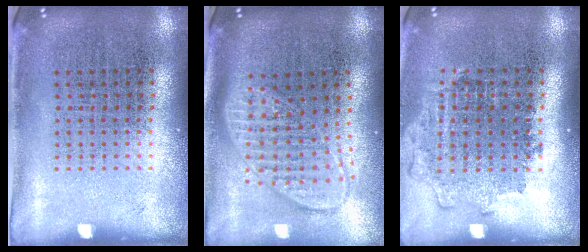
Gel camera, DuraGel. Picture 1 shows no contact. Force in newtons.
{"total": 1.8, "press": 1.5, "slide": 1.0}
{"total": 1.2, "press": 1.1, "slide": 0.5}